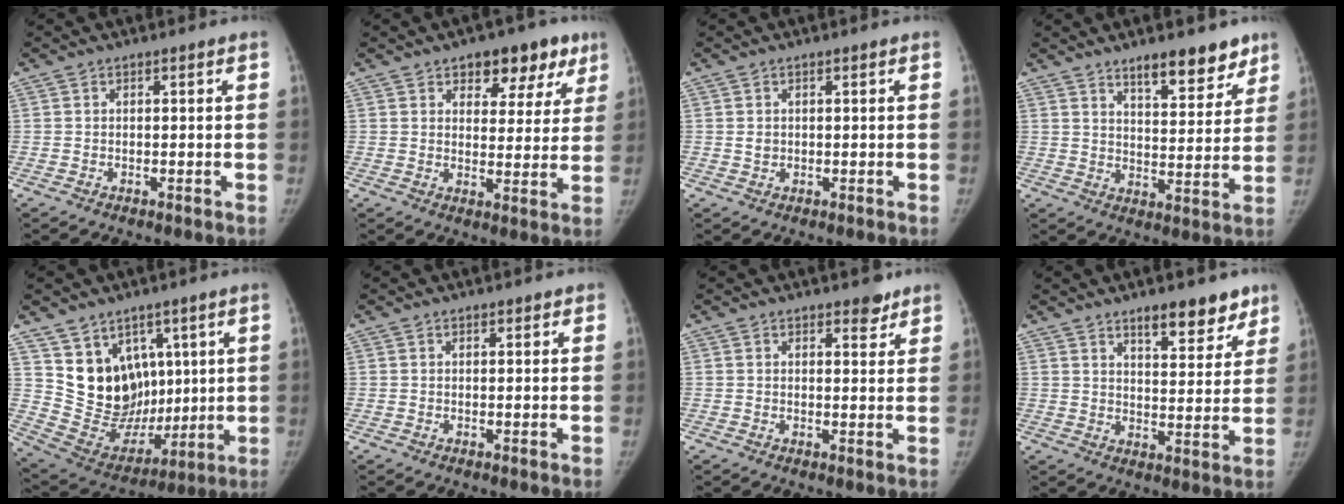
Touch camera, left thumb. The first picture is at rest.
{"total": 11.0, "force": [6.5, 6.4, 6.1], "torque": [-0.024, -0.023, 0.083]}
{"total": 1.2, "force": [0.3, 1.0, 0.6], "torque": [-0.007, -0.001, 0.007]}
{"total": 11.0, "force": [8.0, 4.0, 6.4], "torque": [-0.054, -0.052, 0.120]}
{"total": 15.6, "force": [6.0, 12.0, 8.0], "torque": [-0.086, -0.032, 0.142]}
{"total": 0.8, "force": [0.6, 0.5, 0.4], "torque": [-0.002, -0.002, 0.004]}
{"total": 3.4, "force": [2.6, 1.5, 1.6], "torque": [-0.004, -0.017, 0.034]}
{"total": 9.9, "force": [7.0, 3.8, 5.8], "torque": [-0.046, -0.044, 0.103]}